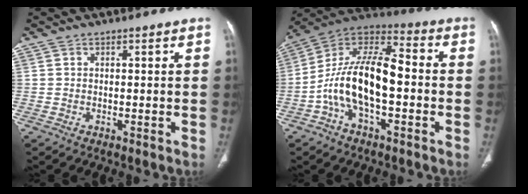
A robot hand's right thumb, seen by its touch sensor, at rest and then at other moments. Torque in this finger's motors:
{"motor_torque": [2.47, 2.54, 1.46, -1.31, 0.50]}